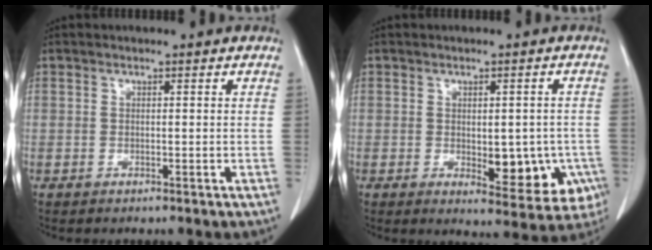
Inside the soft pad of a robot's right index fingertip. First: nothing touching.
{"total": 10.0, "force": [-2.4, 4.7, 8.5], "torque": [-0.087, 0.000, -0.020]}